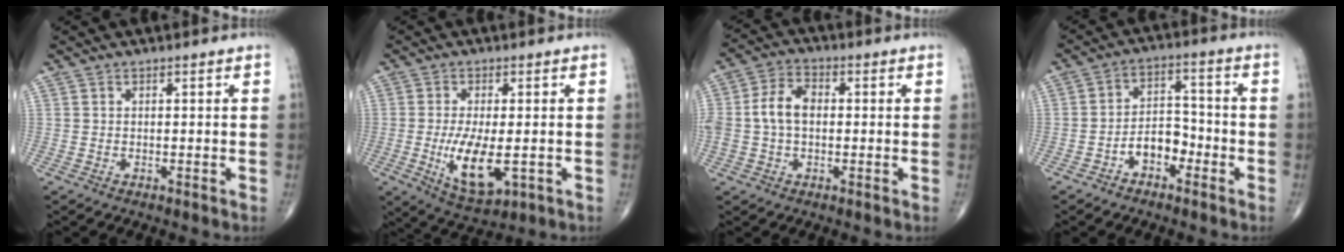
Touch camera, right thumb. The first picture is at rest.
{"total": 10.1, "force": [-2.1, 4.1, 9.0], "torque": [-0.159, -0.022, -0.026]}
{"total": 7.9, "force": [0.0, 5.2, 5.9], "torque": [-0.120, 0.025, -0.004]}
{"total": 6.6, "force": [-3.3, 4.2, 3.8], "torque": [-0.042, 0.038, -0.065]}